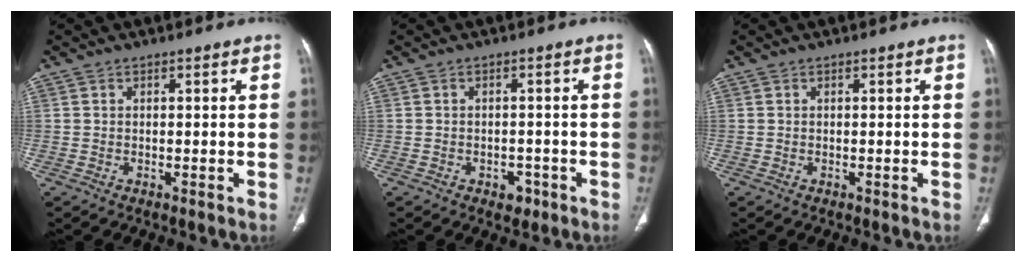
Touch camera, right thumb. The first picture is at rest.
{"total": 2.7, "force": [-1.5, 1.9, 1.3], "torque": [-0.001, 0.006, -0.016]}
{"total": 0.0}